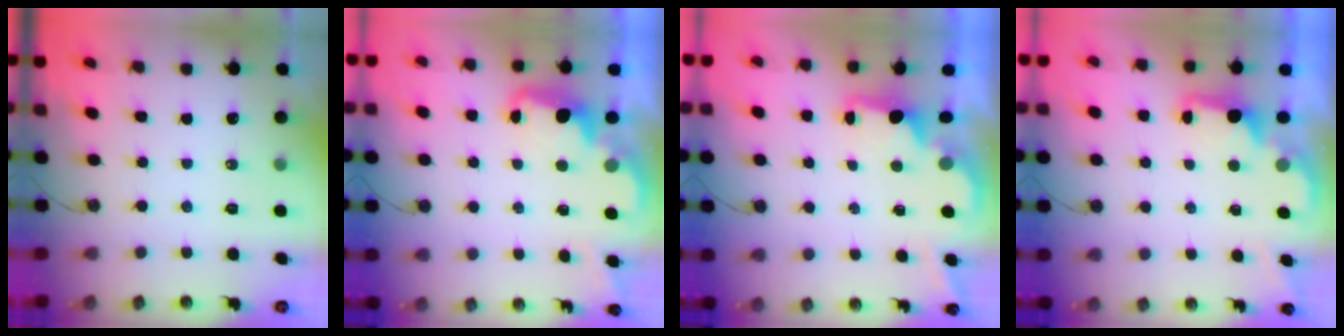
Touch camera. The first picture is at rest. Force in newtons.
{"total": 2.8, "press": 2.7, "slide": 0.7}
{"total": 2.2, "press": 2.1, "slide": 0.8}
{"total": 2.8, "press": 2.8, "slide": 0.5}